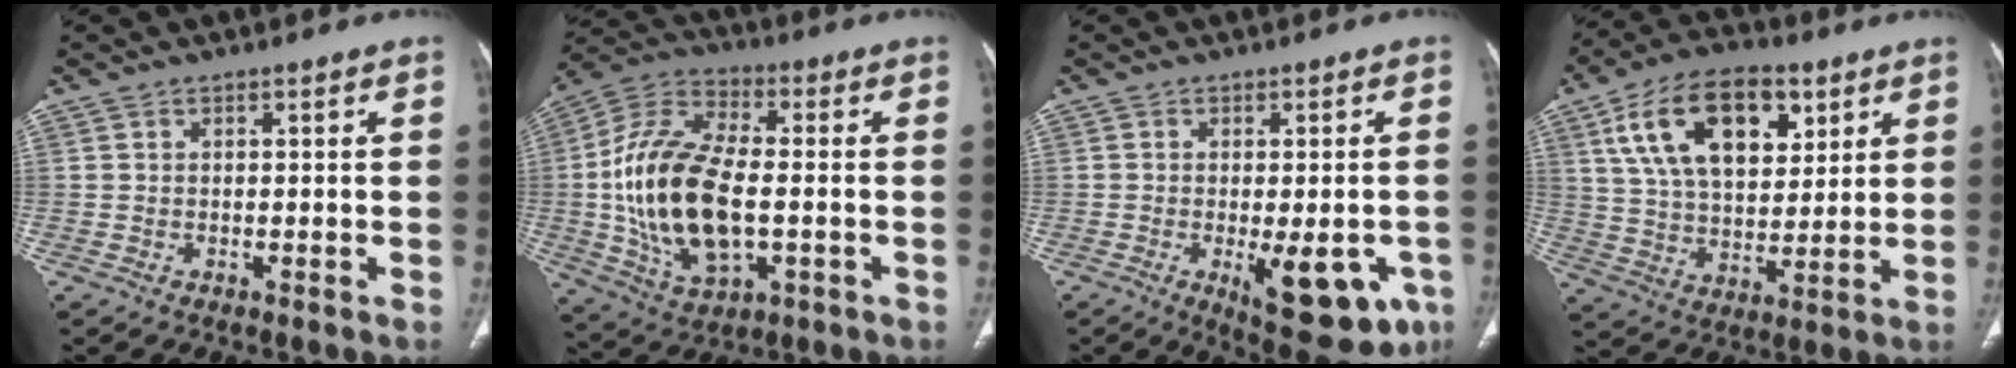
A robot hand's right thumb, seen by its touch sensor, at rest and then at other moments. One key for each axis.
{"total": 20.2, "fx": -1.6, "fy": 10.9, "fz": 16.9, "tx": -0.323, "ty": 0.005, "tz": -0.017}
{"total": 13.9, "fx": -5.2, "fy": 5.7, "fz": 11.5, "tx": -0.111, "ty": -0.005, "tz": -0.055}
{"total": 19.7, "fx": 8.2, "fy": 11.2, "fz": 14.0, "tx": -0.208, "ty": -0.018, "tz": 0.143}